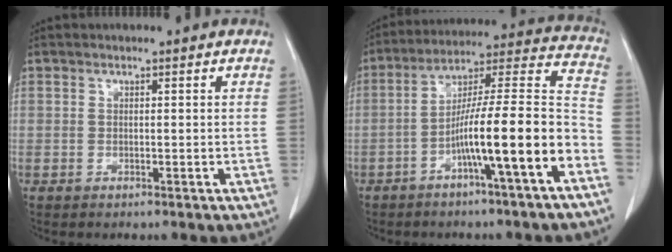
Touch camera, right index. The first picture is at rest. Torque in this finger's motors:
{"motor_torque": [2.01, -0.13, 1.05, 0.21]}